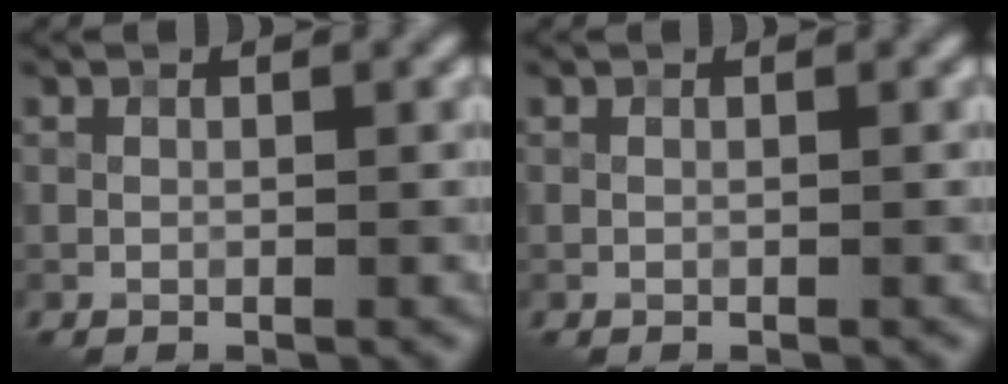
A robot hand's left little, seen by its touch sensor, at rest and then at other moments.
{"total": 0.0}